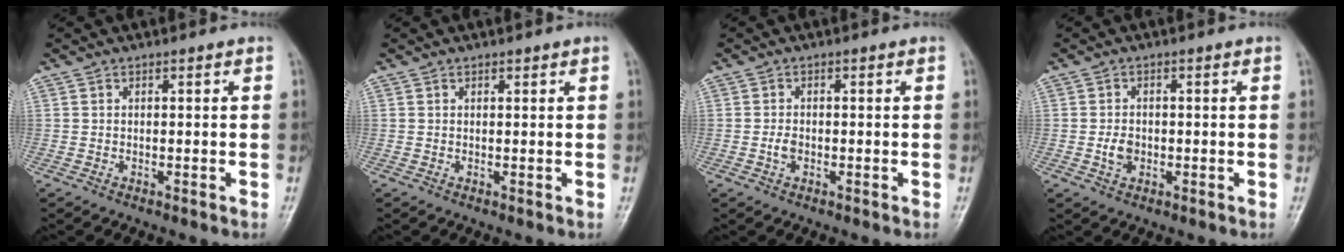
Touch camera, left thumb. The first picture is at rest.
{"total": 0.6, "force": [0.5, 0.2, 0.3], "torque": [-0.004, -0.003, 0.007]}
{"total": 1.8, "force": [-0.5, 1.2, 1.2], "torque": [-0.021, 0.003, -0.011]}
{"total": 2.9, "force": [-0.6, 2.2, 1.8], "torque": [-0.024, 0.003, -0.011]}